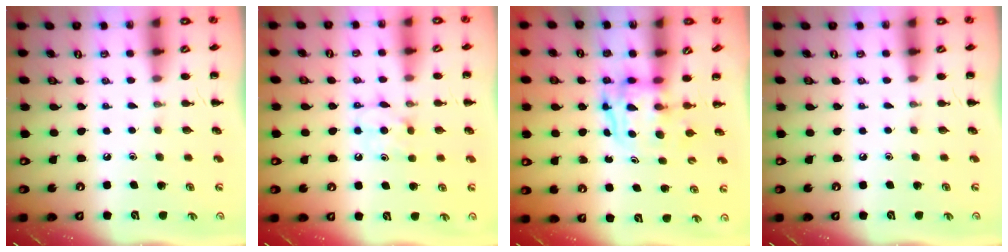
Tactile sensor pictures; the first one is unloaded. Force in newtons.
{"total": 6.8, "press": 6.6, "slide": 1.8}
{"total": 3.9, "press": 3.8, "slide": 0.4}
{"total": 0.0}